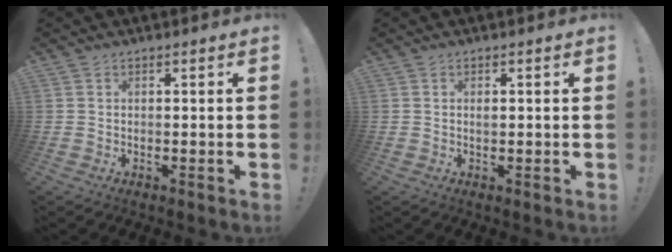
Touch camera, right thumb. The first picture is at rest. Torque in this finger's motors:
{"motor_torque": [-0.11, -0.03, 0.00, 0.11, 0.00]}